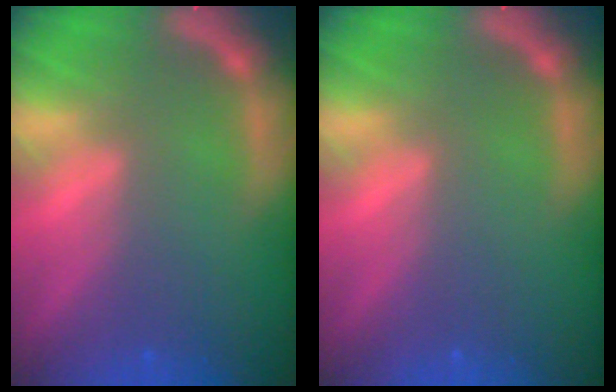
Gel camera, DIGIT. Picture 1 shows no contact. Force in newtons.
{"total": 0.0}